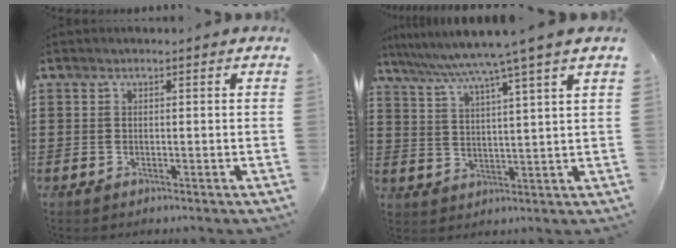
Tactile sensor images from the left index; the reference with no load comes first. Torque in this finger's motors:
{"motor_torque": [2.14, 0.00, 1.05, 0.21]}